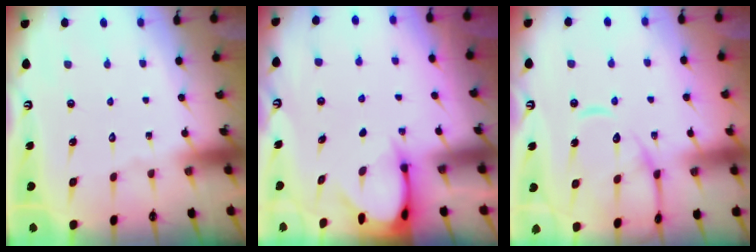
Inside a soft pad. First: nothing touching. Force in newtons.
{"total": 3.6, "press": 3.6, "slide": 0.4}
{"total": 12.3, "press": 12.2, "slide": 1.3}